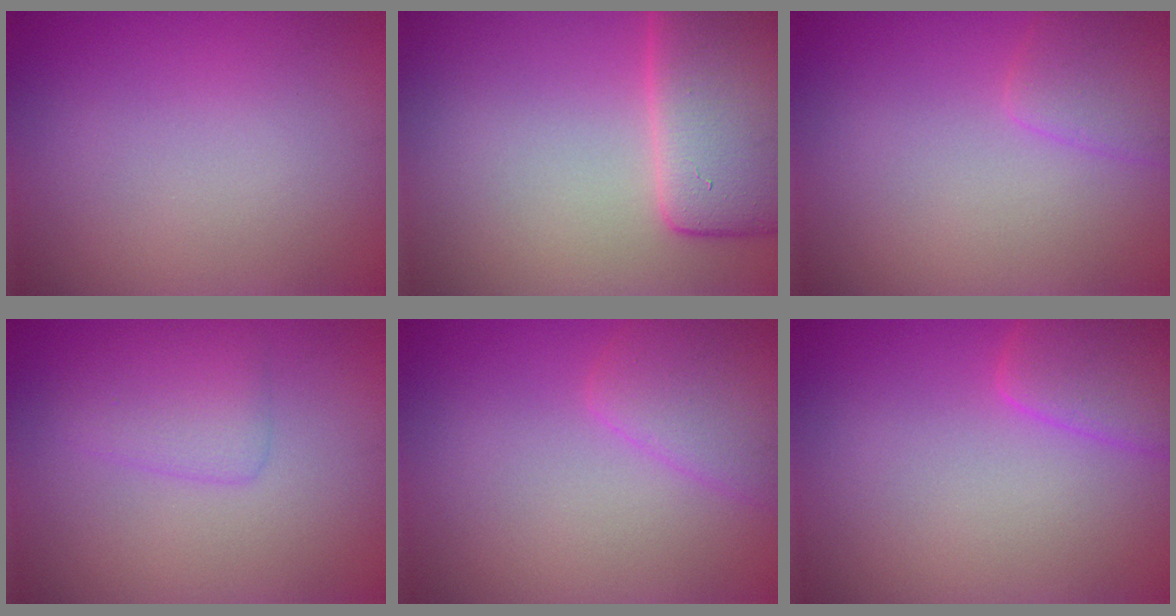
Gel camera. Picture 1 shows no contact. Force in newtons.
{"total": 9.0, "press": 8.9, "slide": 0.6}
{"total": 2.1, "press": 2.1, "slide": 0.2}
{"total": 2.5, "press": 2.5, "slide": 0.2}
{"total": 2.9, "press": 2.9, "slide": 0.1}
{"total": 3.5, "press": 3.5, "slide": 0.2}